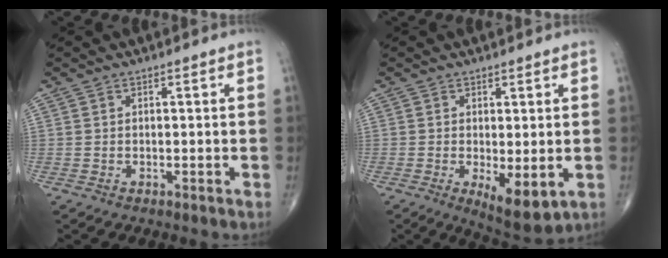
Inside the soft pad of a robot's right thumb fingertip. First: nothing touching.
{"total": 7.0, "force": [-1.5, 2.6, 6.4], "torque": [-0.092, -0.021, -0.015]}